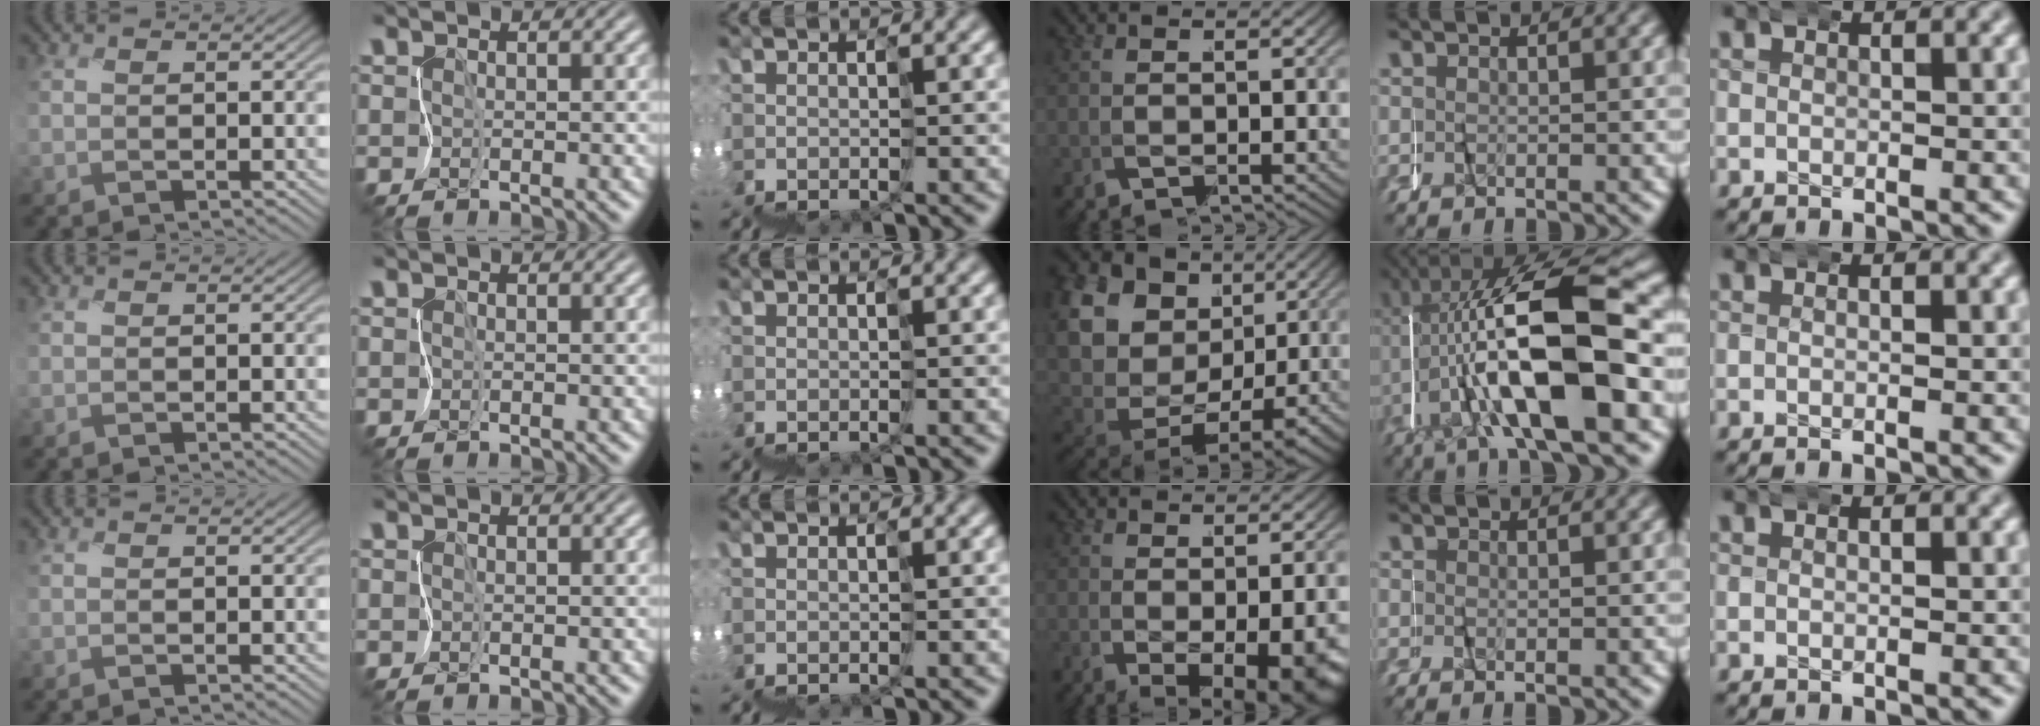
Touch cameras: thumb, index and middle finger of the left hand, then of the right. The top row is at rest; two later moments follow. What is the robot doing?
{"motion": "wrap", "object": "netting"}